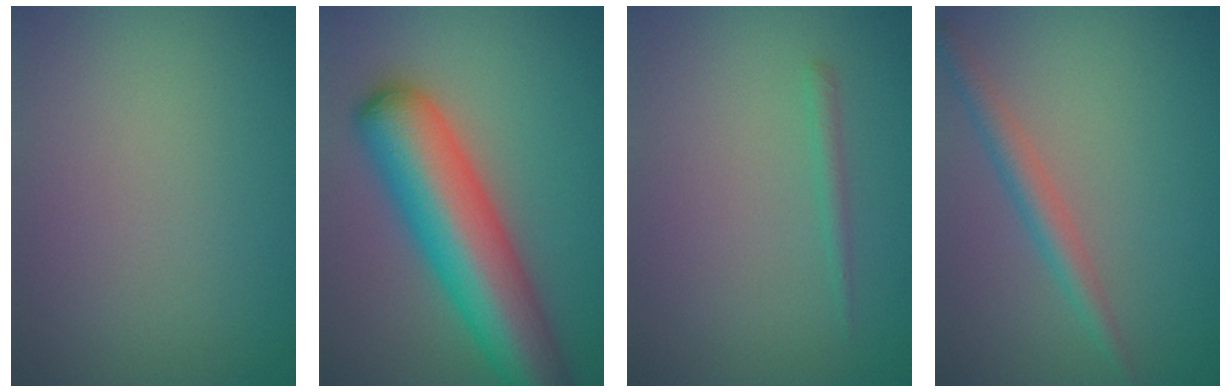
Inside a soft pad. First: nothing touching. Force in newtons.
{"total": 10.2, "press": 10.2, "slide": 0.3}
{"total": 0.9, "press": 0.9, "slide": 0.1}
{"total": 2.4, "press": 2.4, "slide": 0.1}